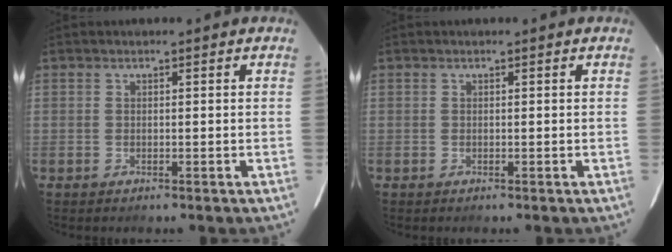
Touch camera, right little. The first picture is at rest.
{"total": 0.0}